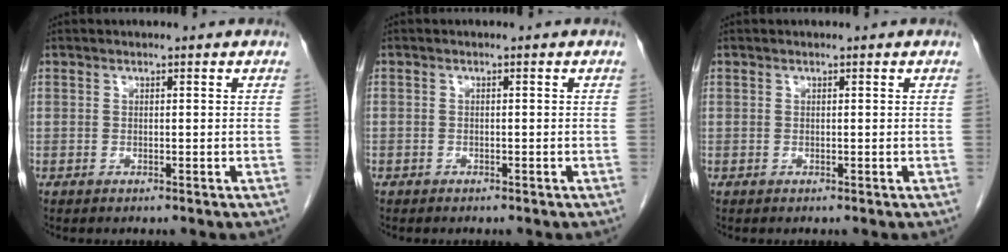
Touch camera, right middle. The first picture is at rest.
{"total": 0.7, "force": [-0.5, 0.5, 0.0], "torque": [-0.007, 0.003, -0.010]}
{"total": 0.0}